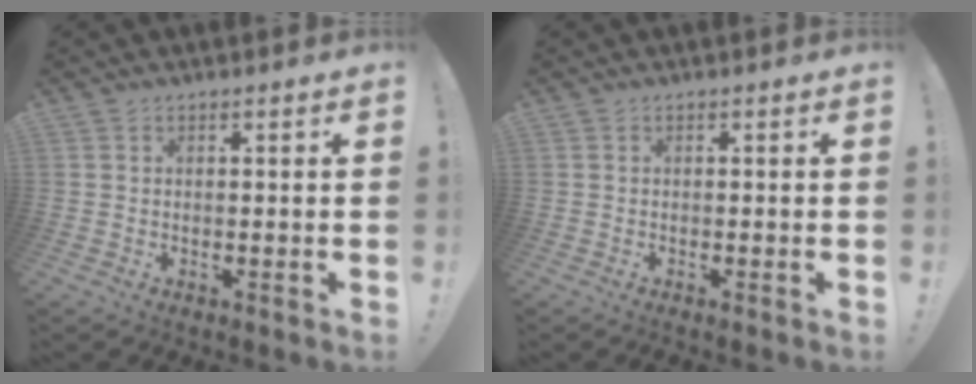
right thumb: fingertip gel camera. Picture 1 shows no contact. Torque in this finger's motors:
{"motor_torque": [0.20, -0.05, 0.10, -0.25, 0.00]}